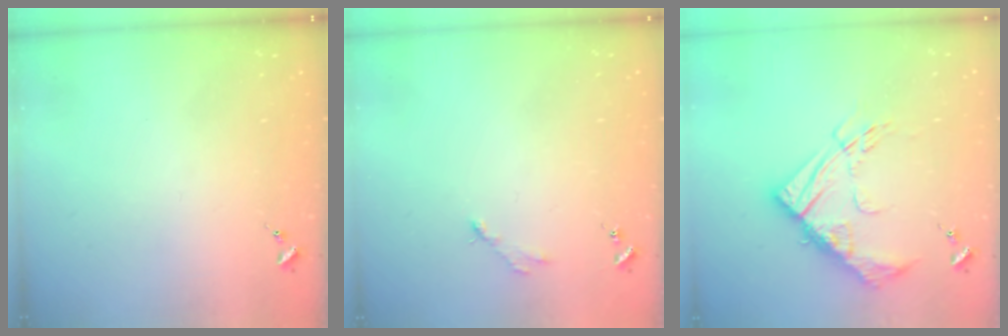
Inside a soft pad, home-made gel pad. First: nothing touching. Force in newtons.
{"total": 2.8, "press": 2.8, "slide": 0.4}
{"total": 17.2, "press": 17.1, "slide": 1.6}